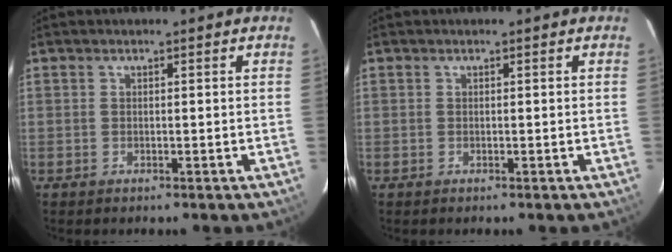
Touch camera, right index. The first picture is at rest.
{"total": 0.0}